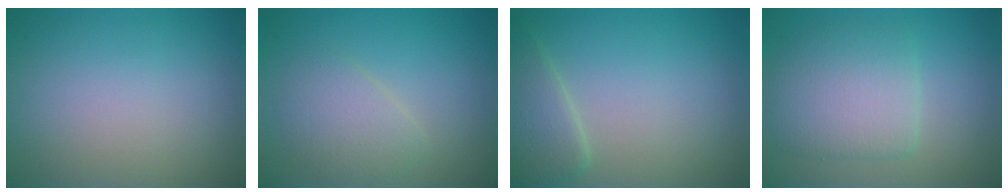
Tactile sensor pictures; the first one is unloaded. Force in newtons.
{"total": 2.8, "press": 2.8, "slide": 0.0}
{"total": 3.0, "press": 2.9, "slide": 0.2}
{"total": 4.8, "press": 4.8, "slide": 0.3}